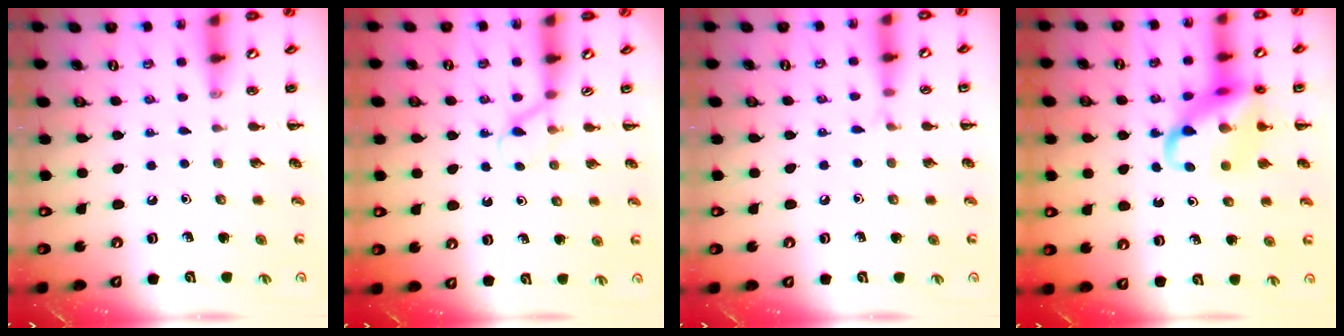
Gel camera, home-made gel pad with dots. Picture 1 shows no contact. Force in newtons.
{"total": 2.6, "press": 2.5, "slide": 0.9}
{"total": 3.9, "press": 3.7, "slide": 1.3}
{"total": 14.3, "press": 13.8, "slide": 3.4}